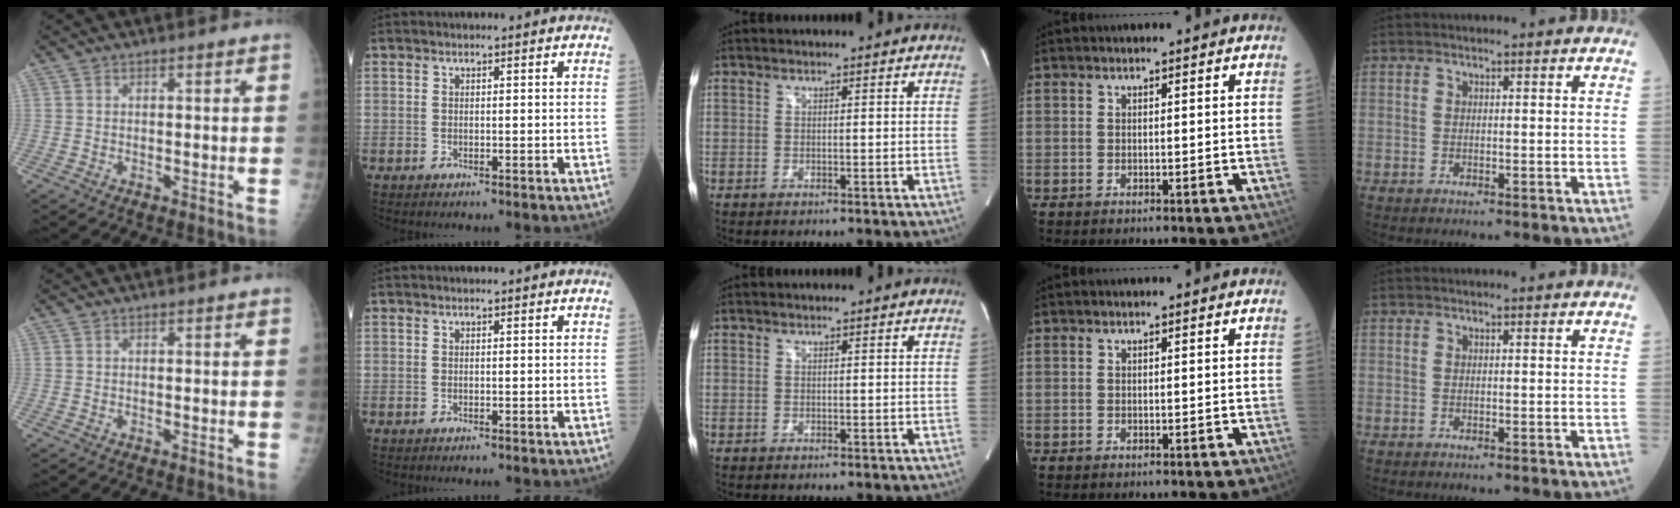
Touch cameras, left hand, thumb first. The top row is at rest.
{}